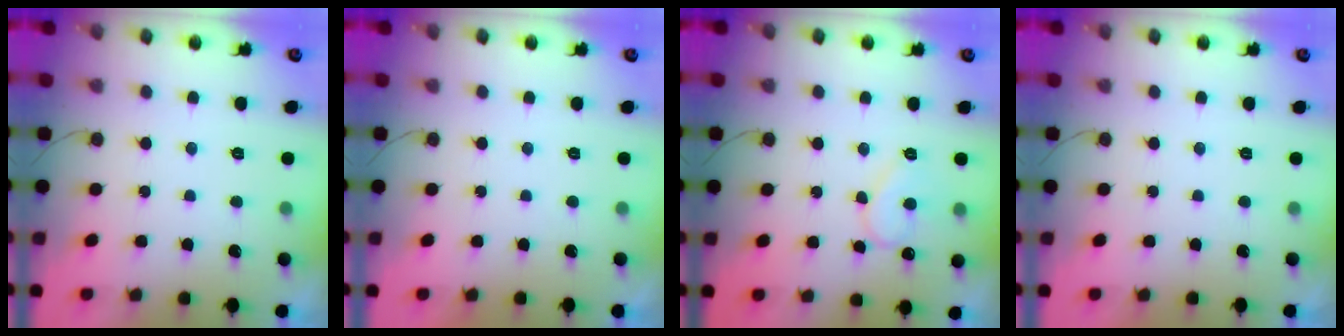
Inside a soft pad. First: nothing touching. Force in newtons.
{"total": 1.8, "press": 1.8, "slide": 0.0}
{"total": 8.6, "press": 8.5, "slide": 0.7}
{"total": 1.8, "press": 1.8, "slide": 0.1}